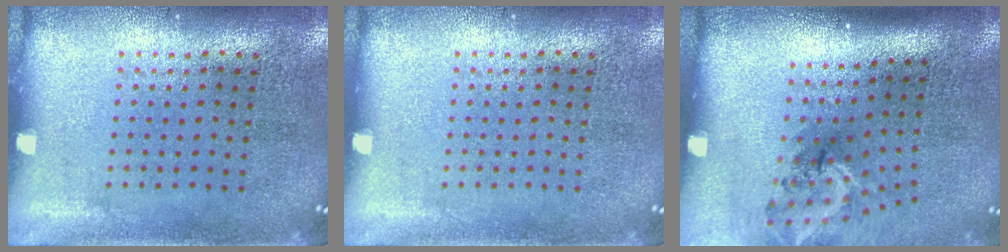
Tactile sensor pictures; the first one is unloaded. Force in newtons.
{"total": 0.0}
{"total": 1.9, "press": 1.3, "slide": 1.4}